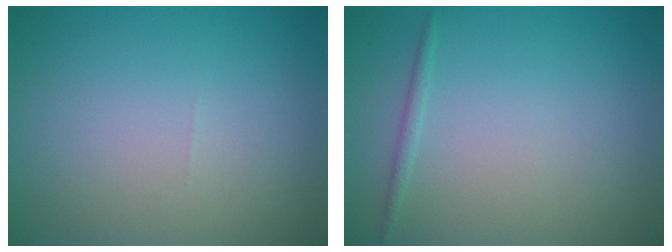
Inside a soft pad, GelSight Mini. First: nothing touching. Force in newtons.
{"total": 0.7, "press": 0.7, "slide": 0.0}